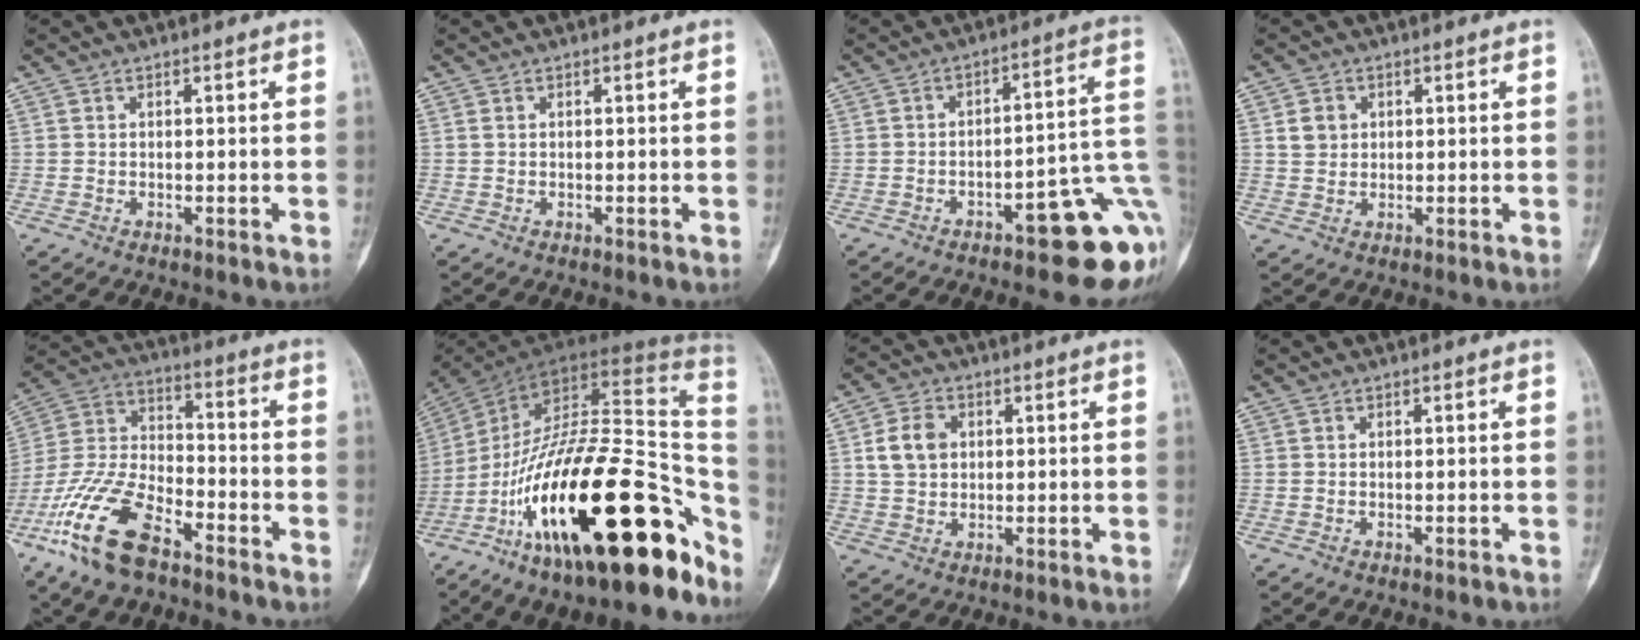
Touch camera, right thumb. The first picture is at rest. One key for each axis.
{"total": 0.0}
{"total": 15.6, "fx": -6.0, "fy": 5.4, "fz": 13.3, "tx": -0.096, "ty": 0.058, "tz": -0.068}
{"total": 3.3, "fx": 1.0, "fy": 2.9, "fz": 1.3, "tx": -0.010, "ty": -0.001, "tz": 0.018}
{"total": 17.1, "fx": -10.2, "fy": 7.5, "fz": 11.5, "tx": -0.241, "ty": 0.046, "tz": -0.205}
{"total": 35.0, "fx": -15.8, "fy": 12.7, "fz": 28.6, "tx": -0.354, "ty": 0.079, "tz": -0.254}
{"total": 6.3, "fx": 1.3, "fy": 4.8, "fz": 3.7, "tx": -0.057, "ty": 0.003, "tz": 0.023}
{"total": 0.0}